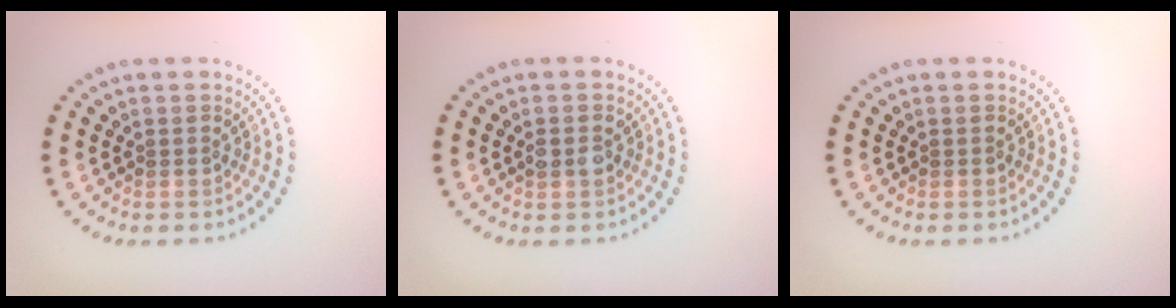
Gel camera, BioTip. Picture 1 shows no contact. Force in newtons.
{"total": 1.6, "press": 1.6, "slide": 0.3}
{"total": 0.0}